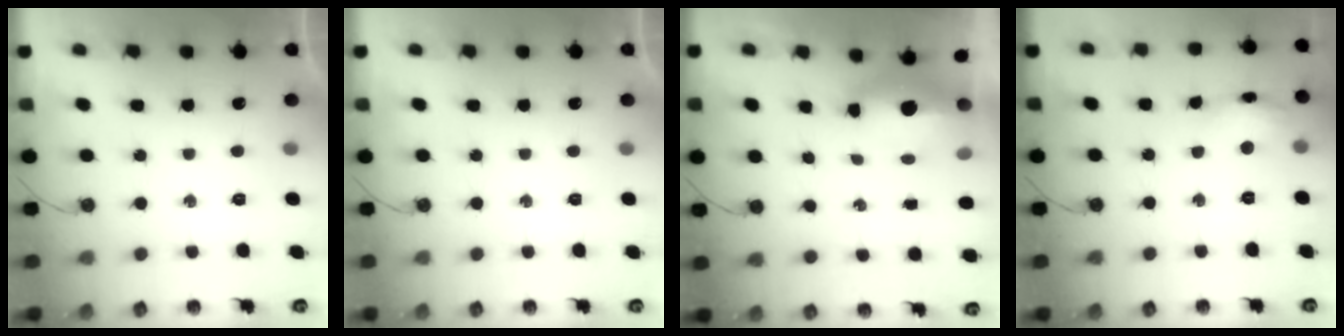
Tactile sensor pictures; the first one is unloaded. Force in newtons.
{"total": 0.0}
{"total": 16.0, "press": 9.7, "slide": 12.6}
{"total": 11.1, "press": 11.1, "slide": 0.8}